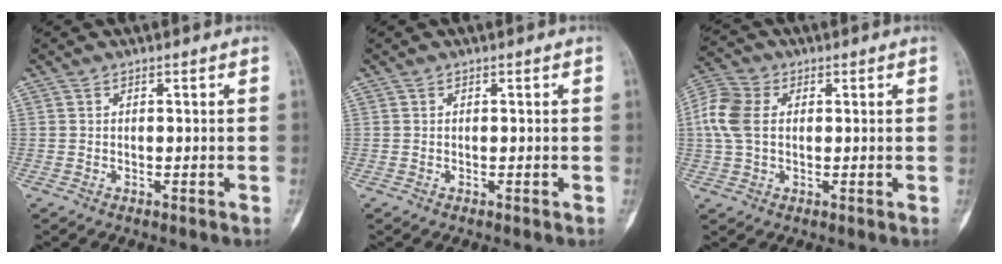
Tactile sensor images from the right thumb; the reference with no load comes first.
{"total": 0.0}
{"total": 8.6, "force": [1.2, 5.8, 6.2], "torque": [-0.149, 0.016, 0.019]}